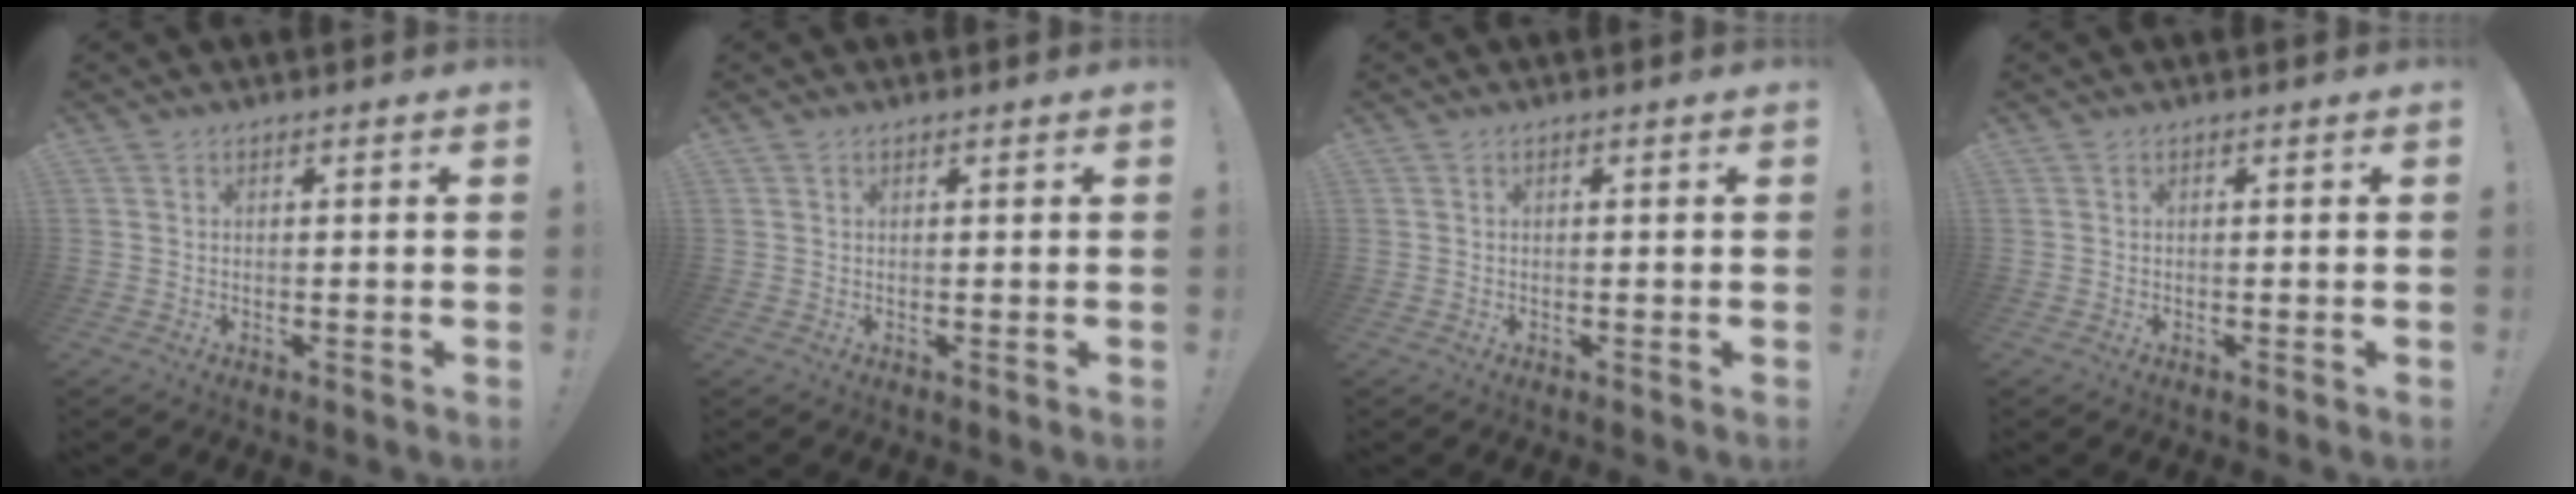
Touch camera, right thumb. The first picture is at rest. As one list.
[{"total": 0.5, "force": [0.4, 0.3, 0.2], "torque": [-0.003, 0.000, 0.009]}, {"total": 0.0}, {"total": 0.0}]